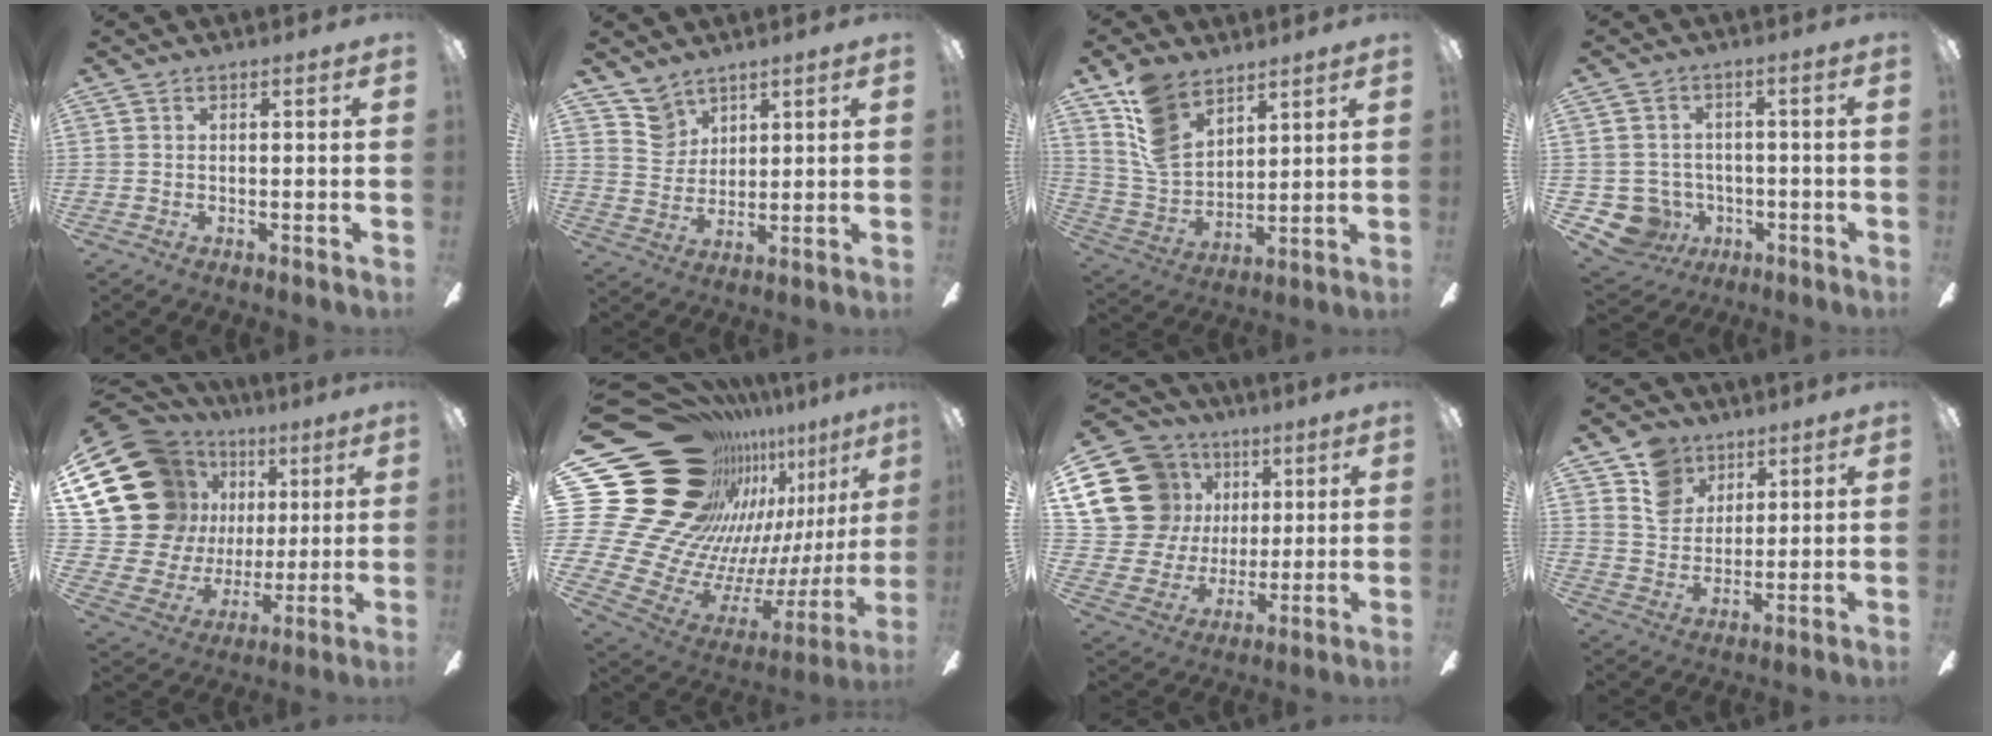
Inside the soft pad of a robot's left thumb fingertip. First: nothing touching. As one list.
[{"total": 7.6, "force": [5.6, 5.0, 0.9], "torque": [-0.031, -0.021, 0.110]}, {"total": 12.7, "force": [8.9, 7.4, 5.1], "torque": [-0.118, -0.038, 0.179]}, {"total": 7.8, "force": [-2.2, 7.3, 1.9], "torque": [-0.083, 0.013, -0.036]}, {"total": 22.2, "force": [9.4, 17.3, 10.1], "torque": [-0.214, -0.051, 0.200]}, {"total": 29.1, "force": [15.6, 19.2, 15.2], "torque": [-0.277, -0.173, 0.364]}, {"total": 19.4, "force": [6.2, 16.8, 7.7], "torque": [-0.156, -0.022, 0.135]}, {"total": 9.9, "force": [6.2, 7.3, 2.5], "torque": [-0.053, -0.021, 0.122]}]